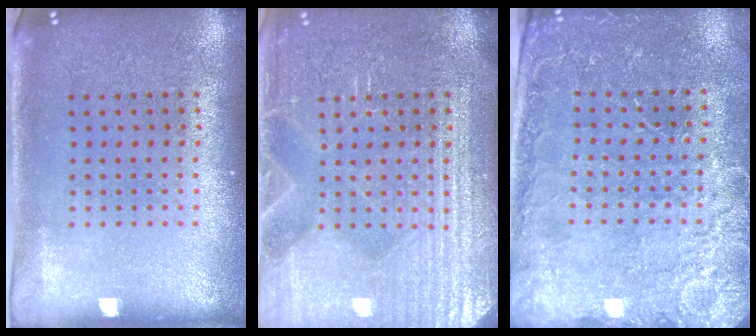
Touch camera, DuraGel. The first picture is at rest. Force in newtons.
{"total": 5.6, "press": 5.5, "slide": 0.9}
{"total": 2.8, "press": 2.8, "slide": 0.2}